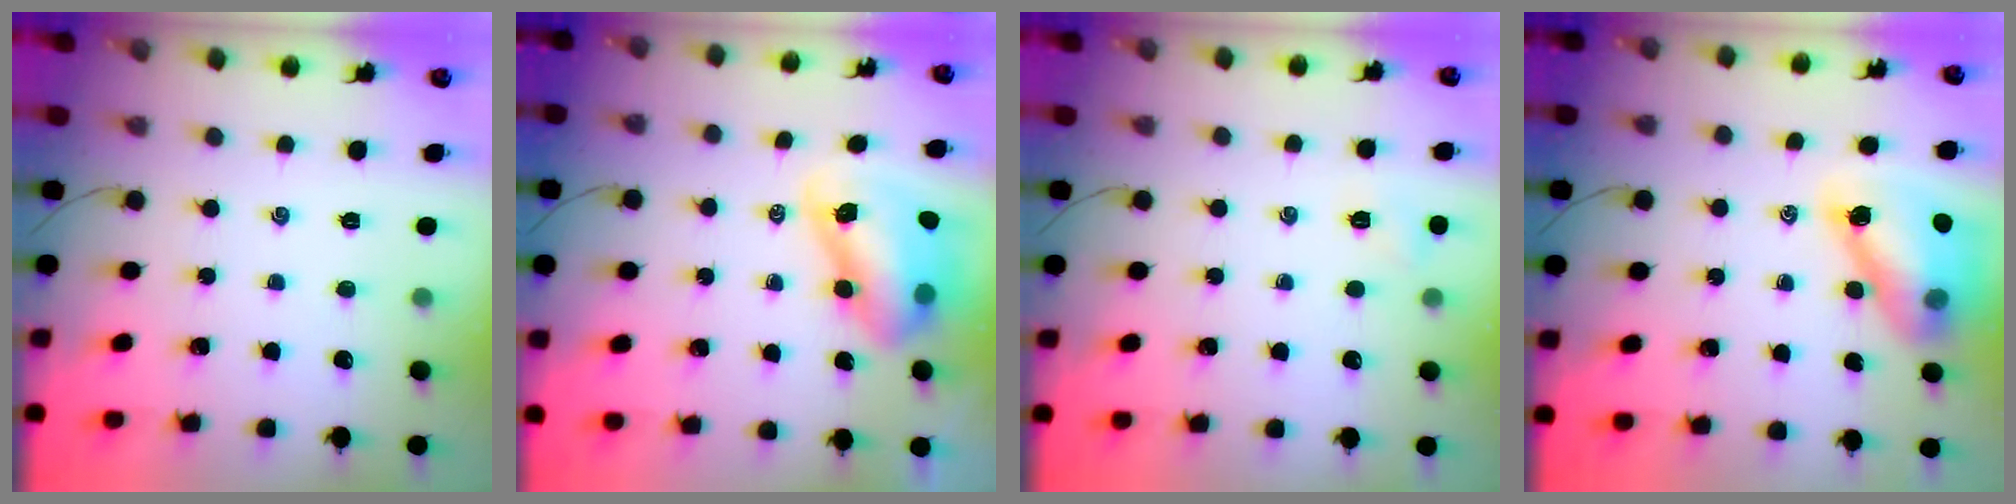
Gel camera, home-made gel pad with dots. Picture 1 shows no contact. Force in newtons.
{"total": 9.3, "press": 9.0, "slide": 2.4}
{"total": 4.3, "press": 4.1, "slide": 1.4}
{"total": 12.7, "press": 12.2, "slide": 3.6}